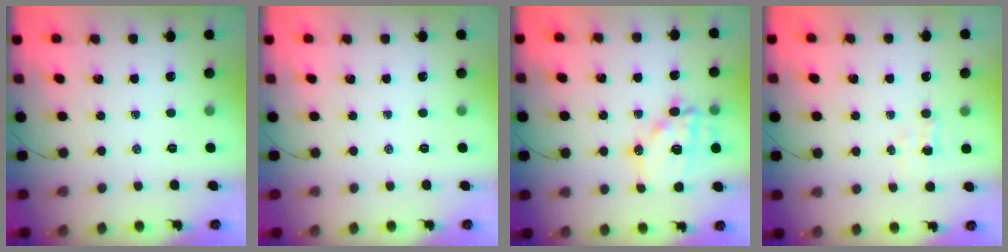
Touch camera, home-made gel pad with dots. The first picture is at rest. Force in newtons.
{"total": 0.0}
{"total": 15.6, "press": 15.2, "slide": 3.6}
{"total": 2.5, "press": 2.3, "slide": 0.8}